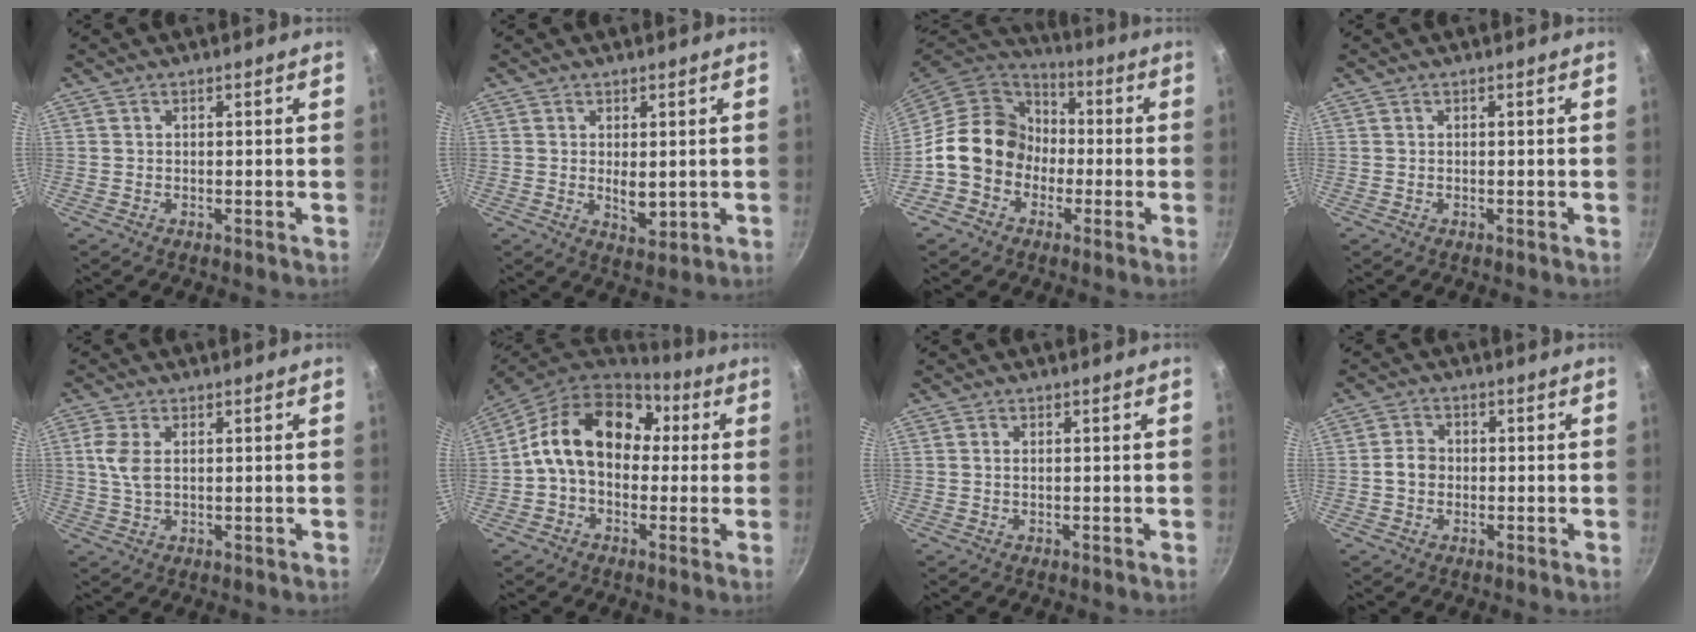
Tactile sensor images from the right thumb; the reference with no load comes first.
{"total": 3.9, "force": [0.4, 2.0, 3.3], "torque": [-0.048, -0.012, 0.011]}
{"total": 15.3, "force": [-2.3, 13.1, 7.6], "torque": [-0.084, 0.048, -0.054]}
{"total": 0.0}
{"total": 4.8, "force": [1.1, 2.6, 3.9], "torque": [-0.087, 0.004, 0.023]}
{"total": 16.8, "force": [2.2, 12.3, 11.3], "torque": [-0.158, 0.034, 0.017]}
{"total": 0.8, "force": [0.2, 0.4, 0.7], "torque": [-0.014, 0.000, 0.002]}
{"total": 3.5, "force": [-0.4, 3.0, 1.9], "torque": [-0.019, 0.013, -0.012]}